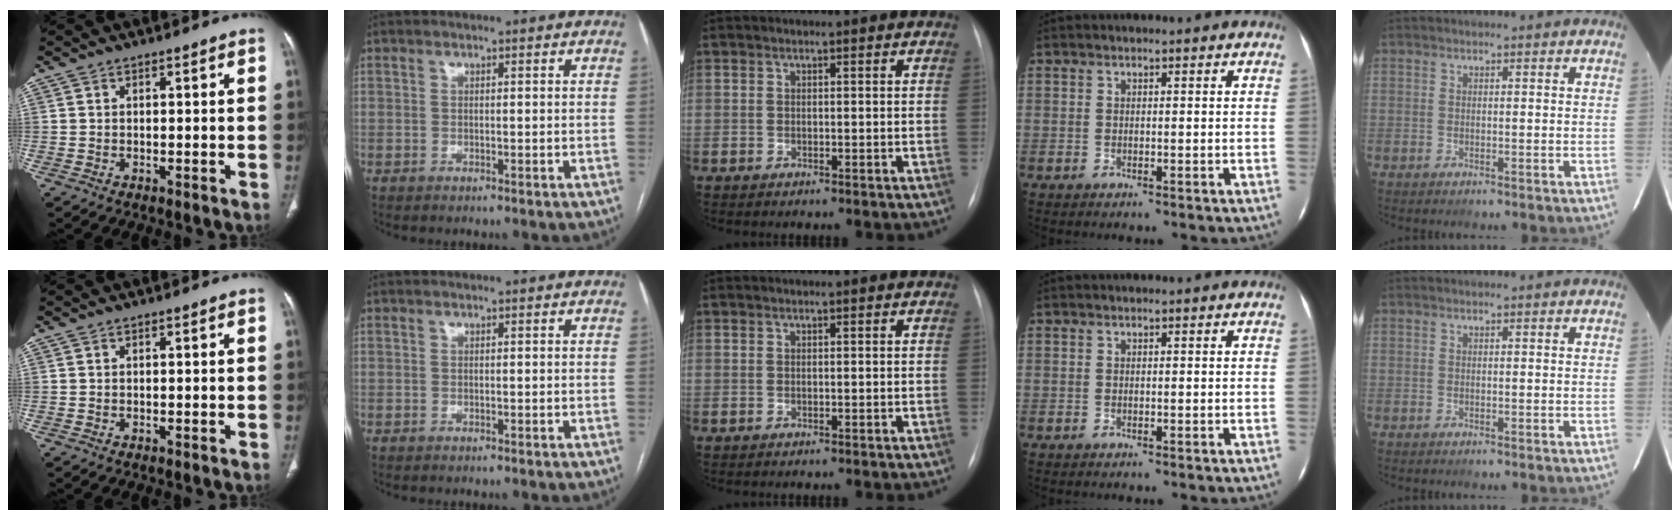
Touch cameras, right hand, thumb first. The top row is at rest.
{}